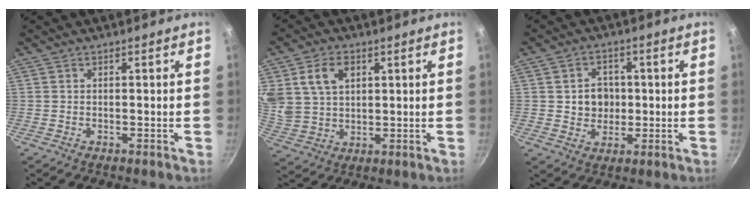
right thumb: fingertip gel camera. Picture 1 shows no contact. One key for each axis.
{"total": 9.8, "fx": 3.6, "fy": 7.0, "fz": 5.9, "tx": -0.096, "ty": -0.011, "tz": 0.076}
{"total": 6.2, "fx": 0.3, "fy": 5.4, "fz": 3.0, "tx": -0.020, "ty": 0.003, "tz": 0.006}